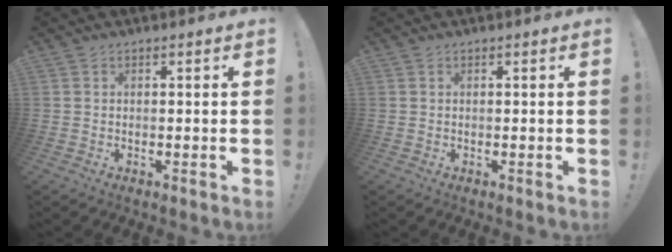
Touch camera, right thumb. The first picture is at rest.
{"total": 0.0}